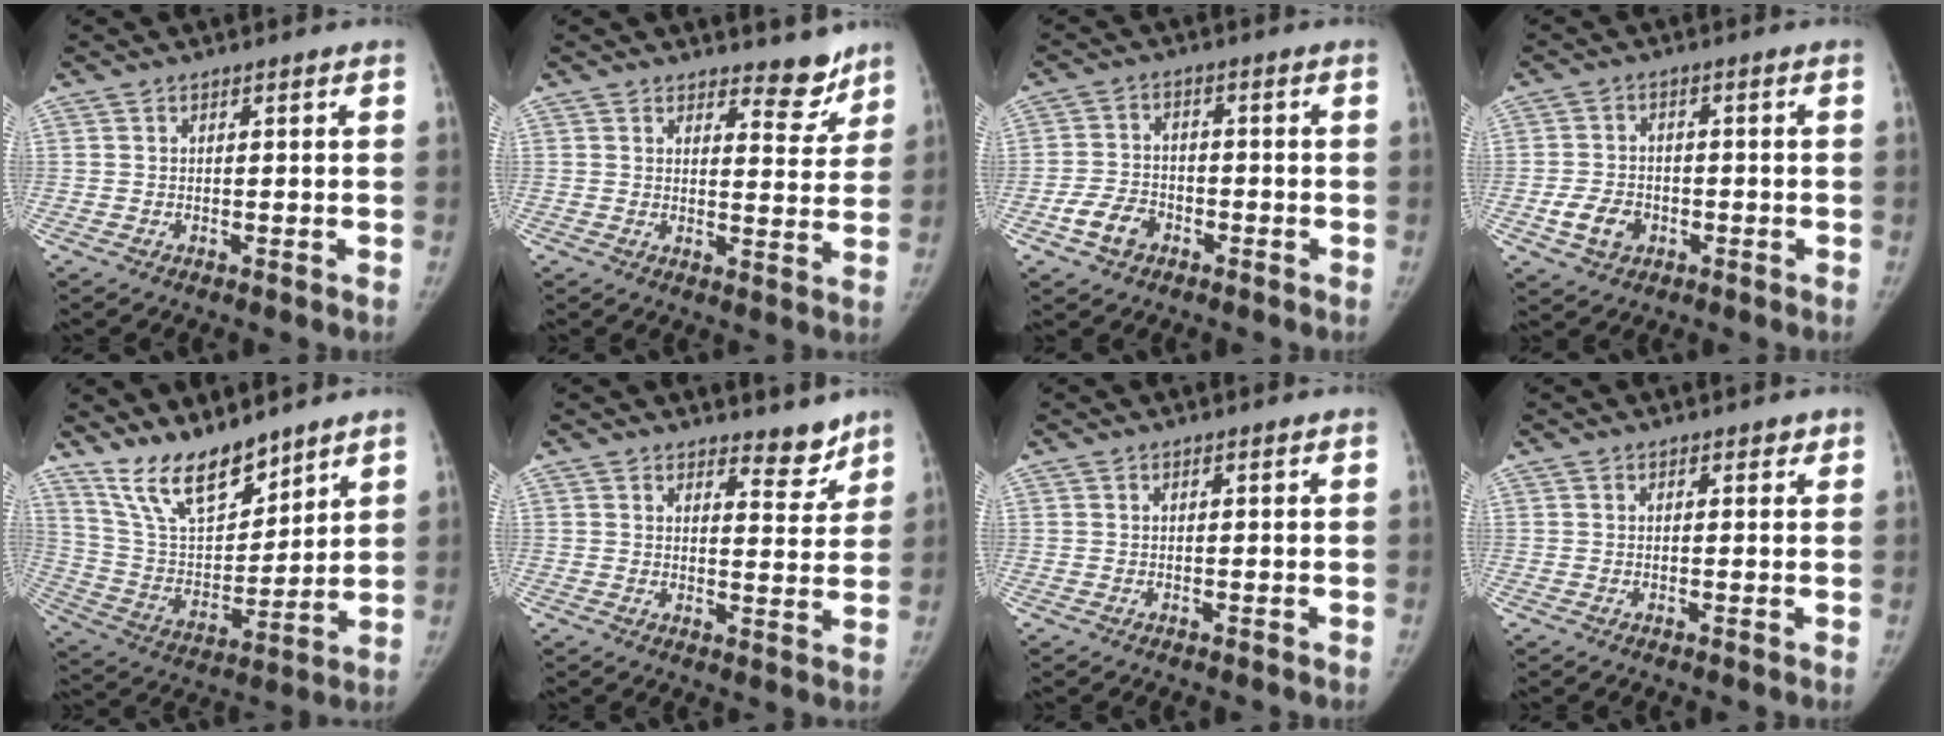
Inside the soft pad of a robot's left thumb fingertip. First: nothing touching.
{"total": 5.9, "force": [5.0, 2.5, 1.9], "torque": [0.008, -0.043, 0.066]}
{"total": 5.9, "force": [-3.1, 4.2, 2.8], "torque": [-0.050, 0.022, -0.054]}
{"total": 5.7, "force": [-2.1, 4.4, 3.0], "torque": [-0.049, 0.012, -0.034]}
{"total": 14.9, "force": [12.1, 5.4, 6.9], "torque": [-0.091, -0.073, 0.234]}
{"total": 5.1, "force": [4.4, 1.9, 1.6], "torque": [0.005, -0.039, 0.064]}
{"total": 0.0}
{"total": 1.1, "force": [0.8, 0.7, 0.4], "torque": [0.007, -0.004, 0.005]}